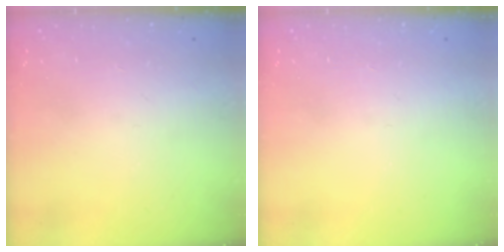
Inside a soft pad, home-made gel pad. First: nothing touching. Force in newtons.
{"total": 0.0}